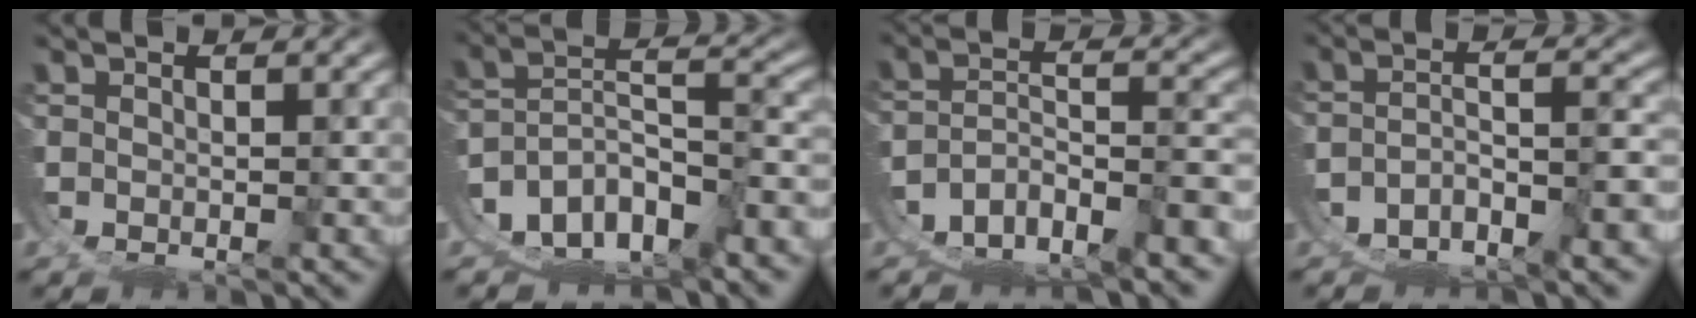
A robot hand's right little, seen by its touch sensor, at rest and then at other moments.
{"total": 12.8, "force": [-6.7, 9.7, 4.9], "torque": [-0.113, -0.043, -0.107]}
{"total": 11.9, "force": [-7.1, 8.9, 3.6], "torque": [-0.100, -0.046, -0.113]}
{"total": 7.9, "force": [-5.6, 4.9, 2.5], "torque": [-0.059, -0.022, -0.088]}